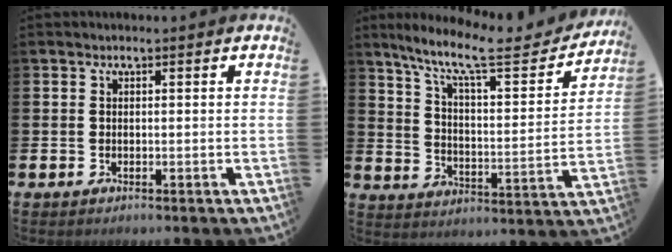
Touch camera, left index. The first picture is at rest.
{"total": 10.3, "force": [8.3, 2.1, 5.8], "torque": [-0.130, -0.052, 0.131]}